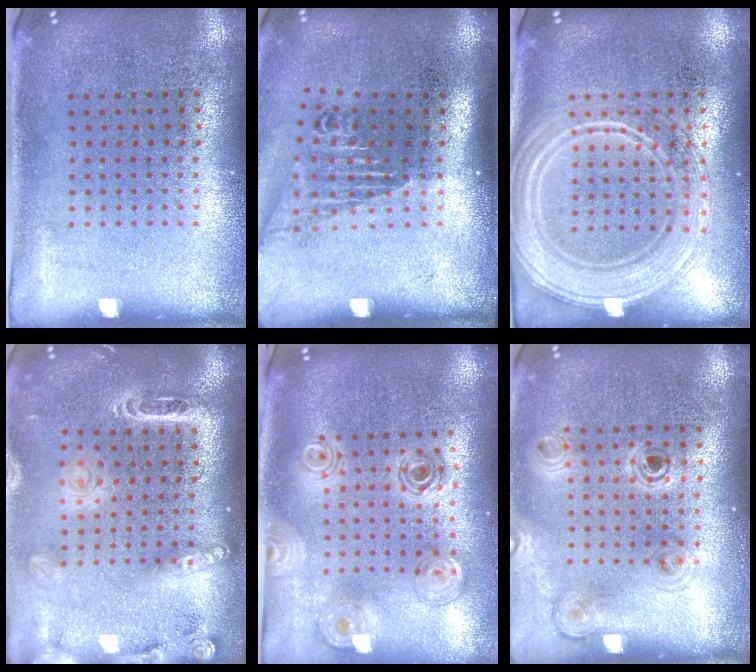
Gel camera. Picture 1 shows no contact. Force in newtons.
{"total": 1.7, "press": 1.3, "slide": 1.2}
{"total": 2.9, "press": 2.8, "slide": 0.4}
{"total": 2.3, "press": 1.9, "slide": 1.3}
{"total": 1.3, "press": 1.2, "slide": 0.5}
{"total": 1.1, "press": 1.1, "slide": 0.2}